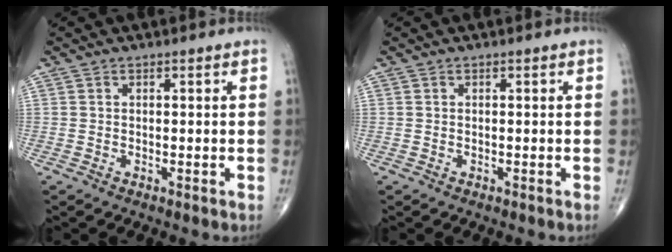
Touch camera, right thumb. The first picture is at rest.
{"total": 0.0}